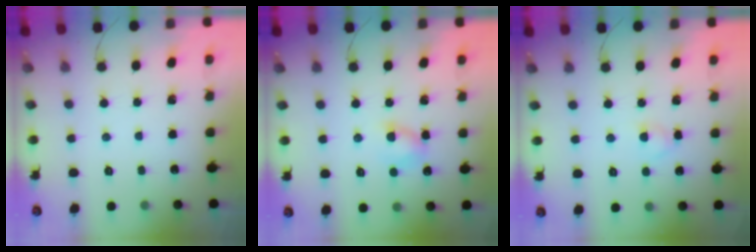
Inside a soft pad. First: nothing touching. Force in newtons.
{"total": 4.9, "press": 4.9, "slide": 0.8}
{"total": 2.4, "press": 2.2, "slide": 1.0}